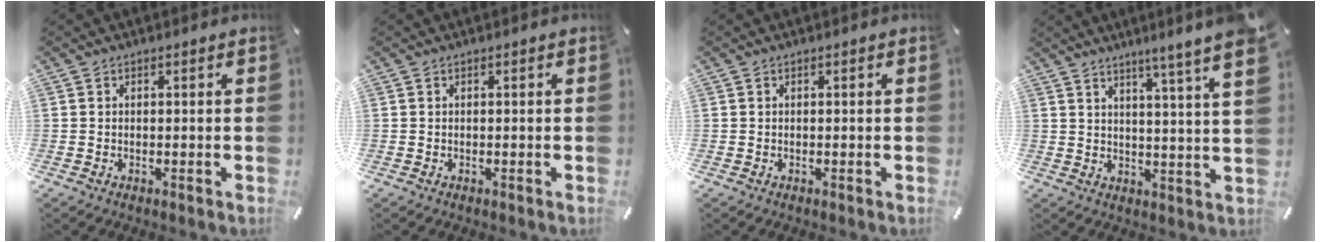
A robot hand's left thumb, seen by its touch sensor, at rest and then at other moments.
{"total": 0.0}
{"total": 0.0}
{"total": 7.4, "force": [5.3, -1.2, 5.0], "torque": [-0.072, -0.048, 0.078]}